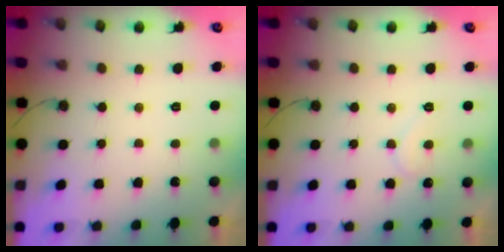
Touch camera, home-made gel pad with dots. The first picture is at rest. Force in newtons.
{"total": 5.1, "press": 5.1, "slide": 0.4}